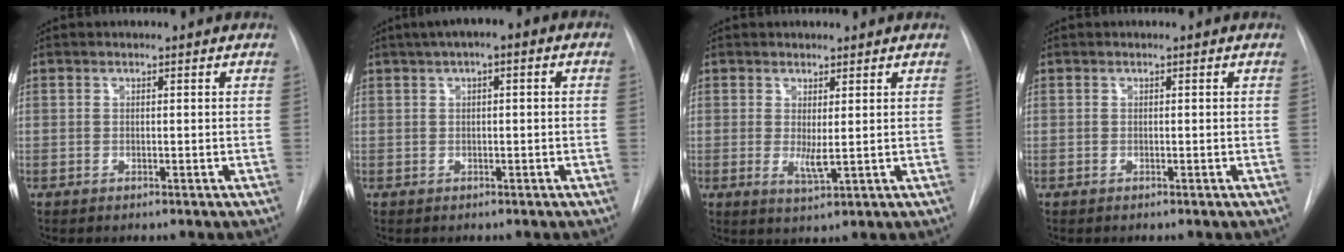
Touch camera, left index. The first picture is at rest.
{"total": 4.7, "force": [1.9, 1.4, 4.1], "torque": [-0.064, 0.026, 0.020]}
{"total": 2.6, "force": [0.4, 0.5, 2.6], "torque": [-0.049, -0.010, 0.015]}
{"total": 0.0}